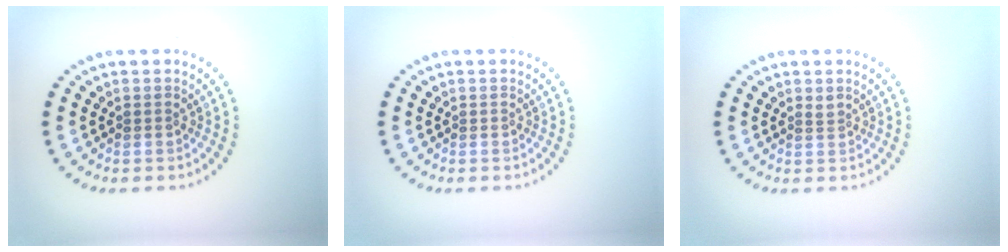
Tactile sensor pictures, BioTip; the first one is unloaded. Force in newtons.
{"total": 0.0}
{"total": 0.7, "press": 0.4, "slide": 0.6}